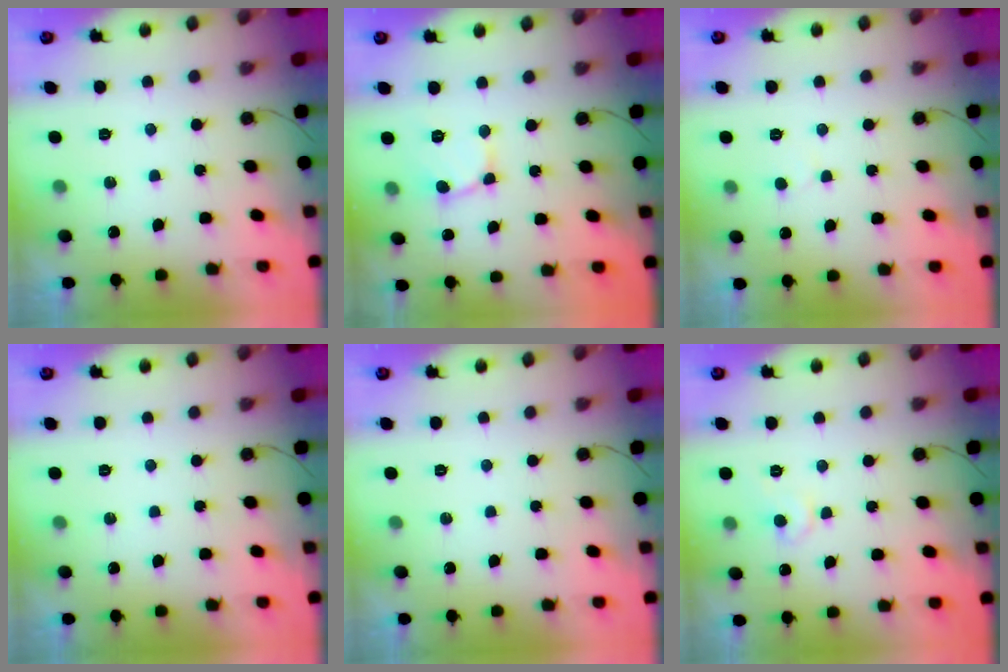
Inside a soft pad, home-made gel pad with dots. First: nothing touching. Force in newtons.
{"total": 2.7, "press": 2.7, "slide": 0.2}
{"total": 2.9, "press": 2.9, "slide": 0.3}
{"total": 0.0}
{"total": 0.0}
{"total": 6.3, "press": 6.3, "slide": 0.7}